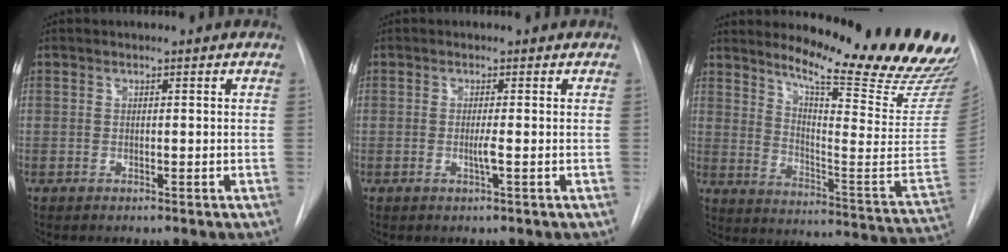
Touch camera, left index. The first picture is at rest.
{"total": 1.3, "force": [-0.3, -0.3, 1.2], "torque": [-0.027, -0.002, -0.007]}
{"total": 23.6, "force": [20.7, 0.9, 11.3], "torque": [-0.167, -0.124, 0.267]}